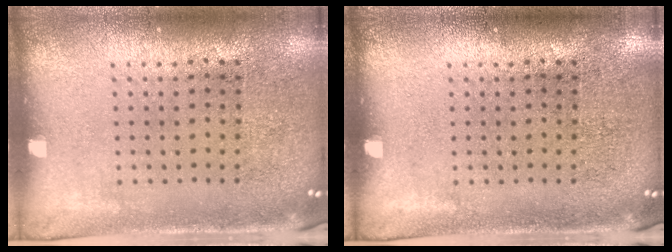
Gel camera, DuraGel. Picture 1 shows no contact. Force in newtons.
{"total": 0.0}